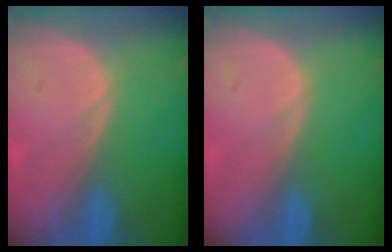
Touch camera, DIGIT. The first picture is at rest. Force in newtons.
{"total": 0.0}